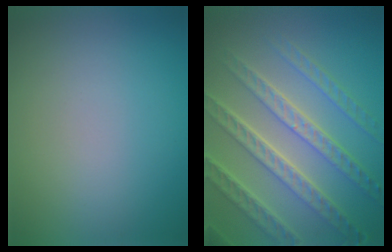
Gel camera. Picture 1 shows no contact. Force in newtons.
{"total": 7.9, "press": 5.5, "slide": 5.7}